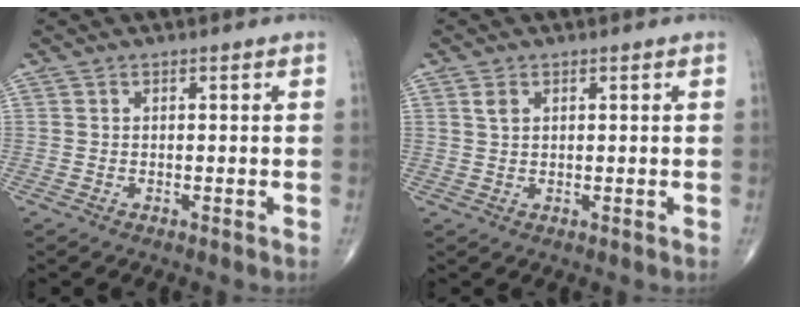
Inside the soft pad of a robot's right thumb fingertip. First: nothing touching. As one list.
[{"total": 1.8, "force": [0.8, 1.1, 1.2], "torque": [-0.018, 0.001, 0.018]}]